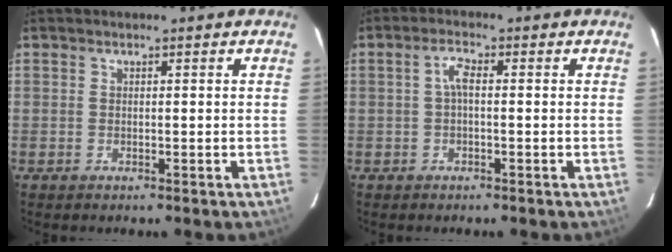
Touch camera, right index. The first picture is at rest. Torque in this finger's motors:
{"motor_torque": [0.37, -0.21, 0.25, 0.07]}